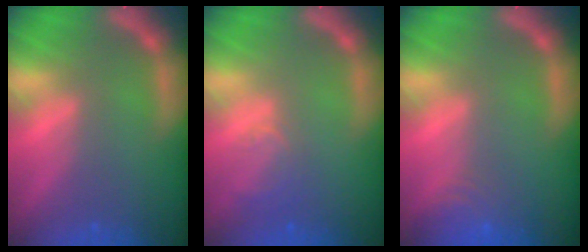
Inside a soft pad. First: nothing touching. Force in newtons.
{"total": 2.5}
{"total": 3.5}